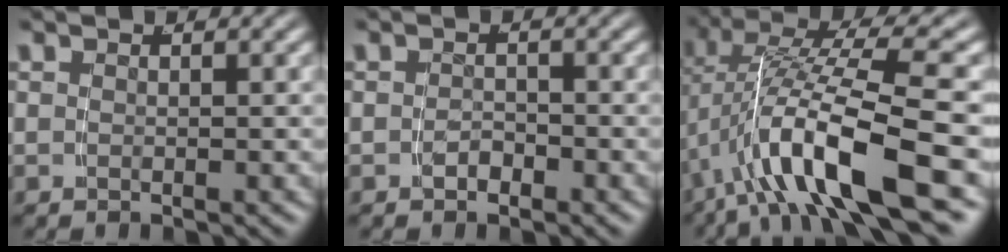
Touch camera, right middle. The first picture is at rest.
{"total": 1.1, "force": [-1.0, 0.3, 0.3], "torque": [-0.004, -0.001, -0.015]}
{"total": 8.0, "force": [-1.2, 2.4, 7.5], "torque": [-0.156, -0.009, -0.008]}